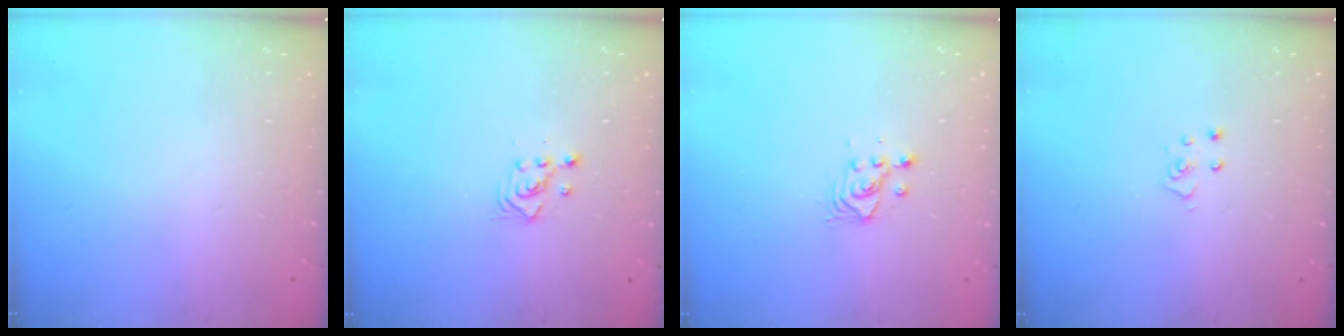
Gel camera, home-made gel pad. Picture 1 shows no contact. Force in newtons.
{"total": 2.3, "press": 2.3, "slide": 0.3}
{"total": 3.7, "press": 3.7, "slide": 0.3}
{"total": 3.9, "press": 3.9, "slide": 0.2}